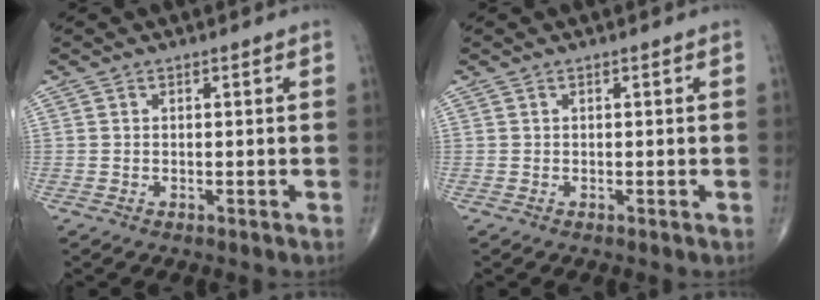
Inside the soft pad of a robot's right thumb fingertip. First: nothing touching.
{"total": 0.0}